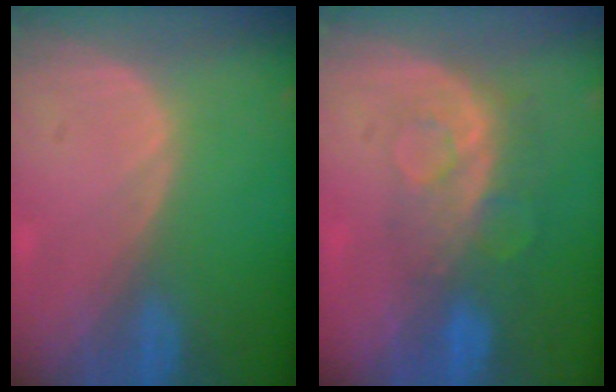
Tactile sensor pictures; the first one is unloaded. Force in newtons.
{"total": 8.4, "press": 7.0, "slide": 4.5}